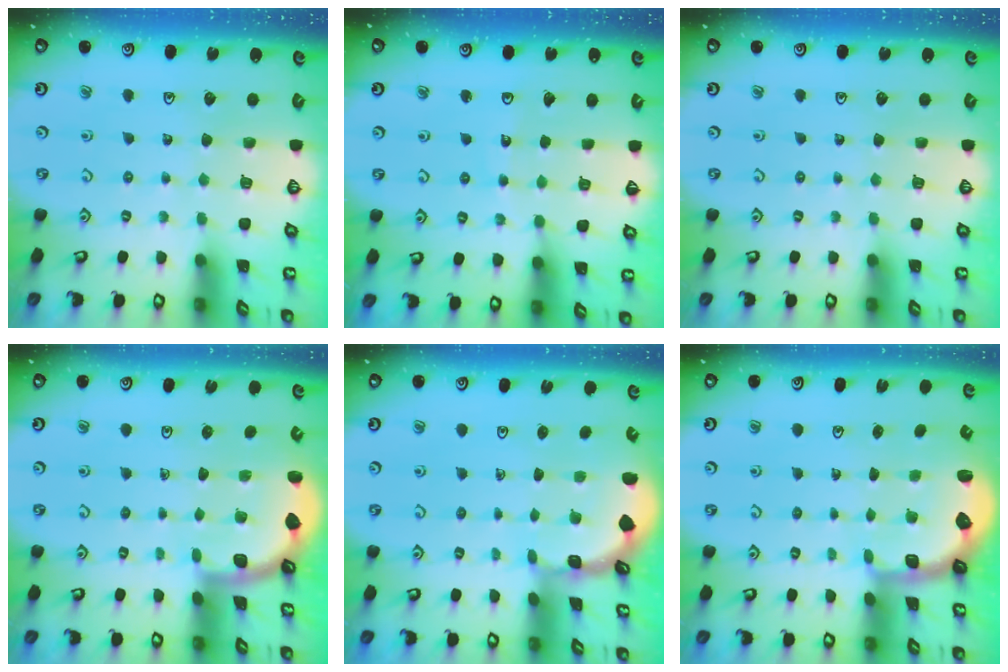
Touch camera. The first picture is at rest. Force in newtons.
{"total": 6.3, "press": 6.2, "slide": 0.8}
{"total": 0.0}
{"total": 2.2, "press": 2.2, "slide": 0.1}
{"total": 1.6, "press": 1.6, "slide": 0.2}
{"total": 2.6, "press": 1.9, "slide": 1.7}